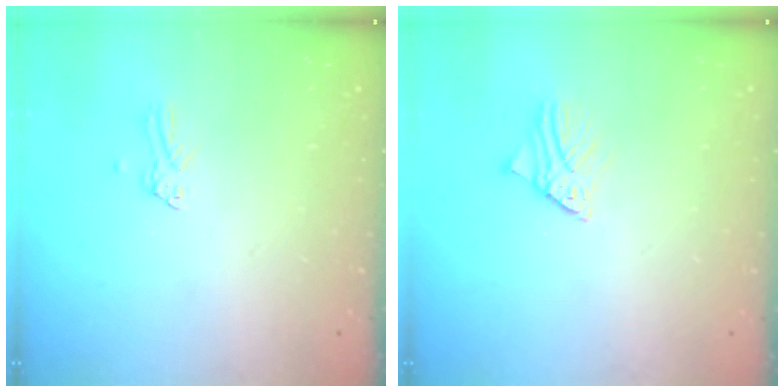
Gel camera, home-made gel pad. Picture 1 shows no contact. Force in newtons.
{"total": 2.6, "press": 2.6, "slide": 0.4}